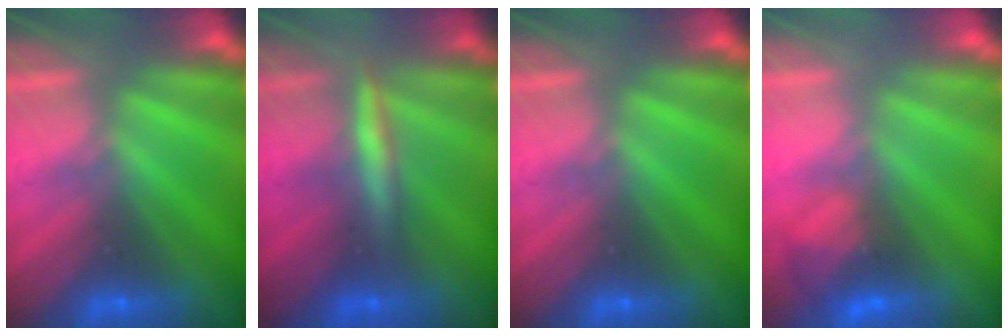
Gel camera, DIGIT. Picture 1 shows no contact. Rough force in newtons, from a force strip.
{"total": 2.6}
{"total": 0.0}
{"total": 2.6}